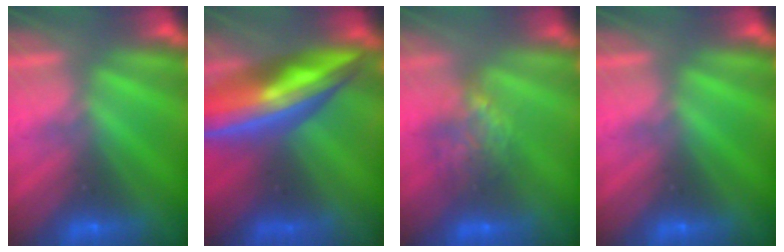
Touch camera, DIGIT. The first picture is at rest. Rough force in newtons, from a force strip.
{"total": 6.9}
{"total": 8.3}
{"total": 0.0}